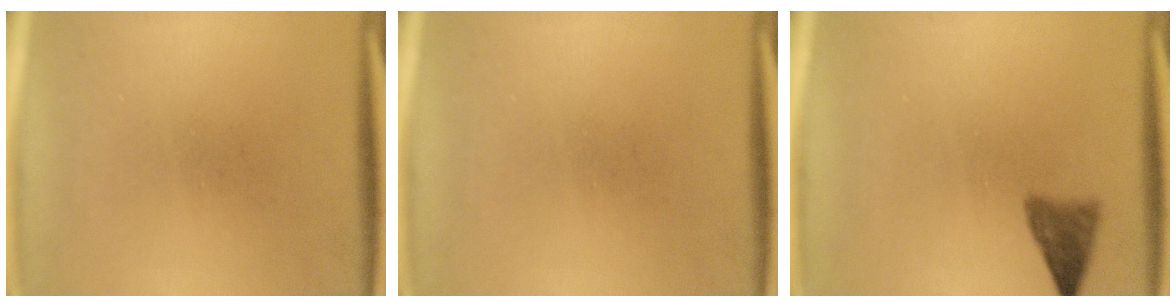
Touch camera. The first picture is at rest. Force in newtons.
{"total": 0.0}
{"total": 2.9}